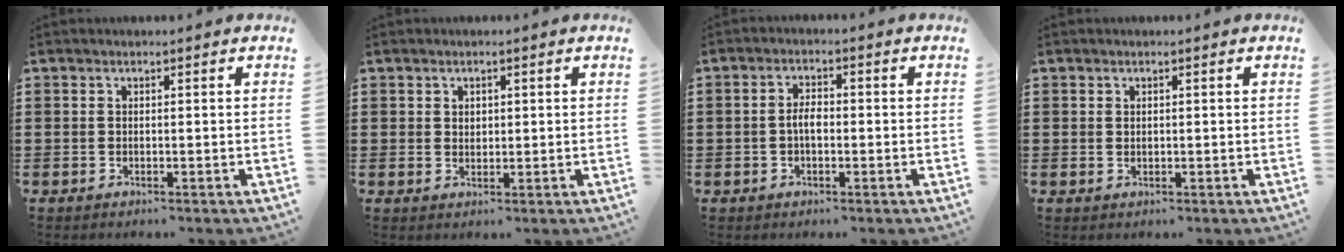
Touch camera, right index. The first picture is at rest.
{"total": 1.3, "force": [0.8, 1.0, 0.4], "torque": [-0.009, 0.004, 0.015]}
{"total": 2.7, "force": [-0.5, 1.2, 2.4], "torque": [-0.053, 0.002, -0.012]}
{"total": 0.6, "force": [0.4, 0.4, 0.2], "torque": [-0.004, 0.002, 0.009]}